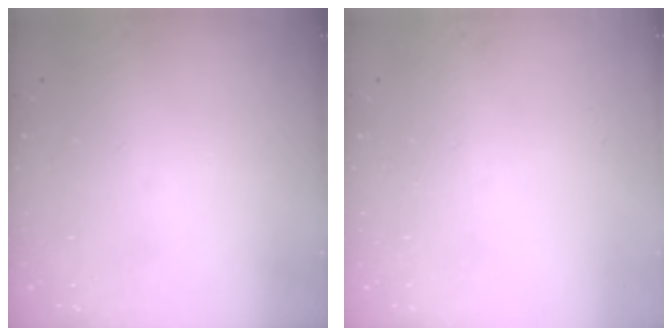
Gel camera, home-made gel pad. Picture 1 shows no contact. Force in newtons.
{"total": 0.0}